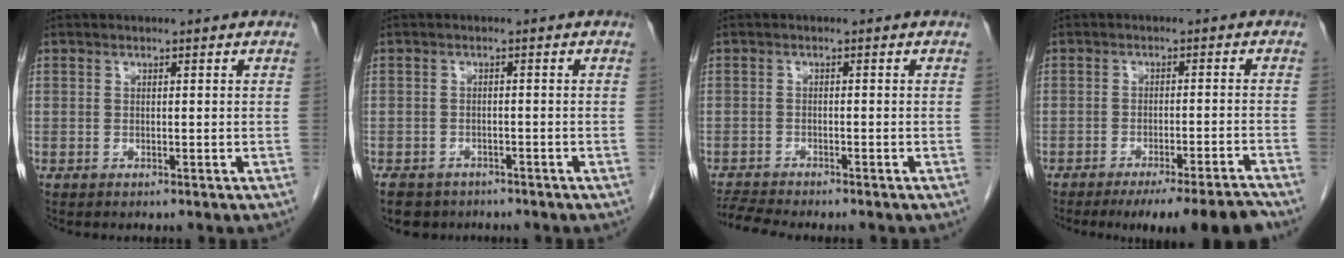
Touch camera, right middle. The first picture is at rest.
{"total": 6.1, "force": [-4.8, 3.5, 1.6], "torque": [-0.029, -0.001, -0.066]}
{"total": 4.4, "force": [-4.2, -0.4, 1.2], "torque": [-0.025, -0.016, -0.071]}
{"total": 11.1, "force": [-9.9, -0.8, 5.0], "torque": [-0.053, -0.008, -0.139]}